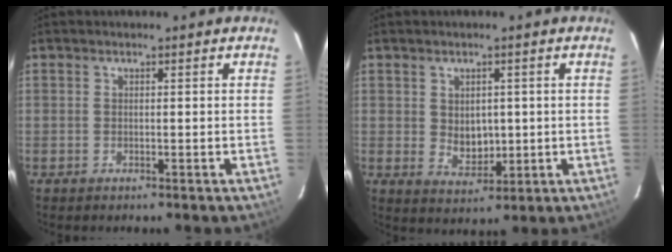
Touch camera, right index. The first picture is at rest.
{"total": 5.0, "force": [0.5, 3.8, 3.2], "torque": [-0.052, -0.002, 0.018]}